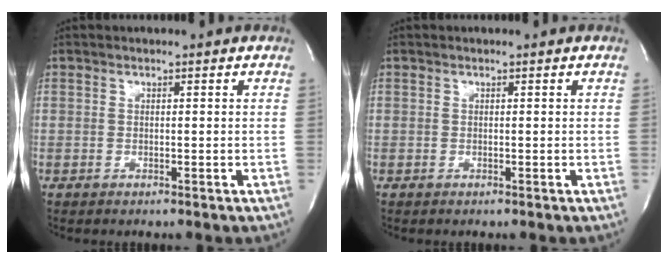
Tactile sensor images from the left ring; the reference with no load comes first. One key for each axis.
{"total": 0.0}